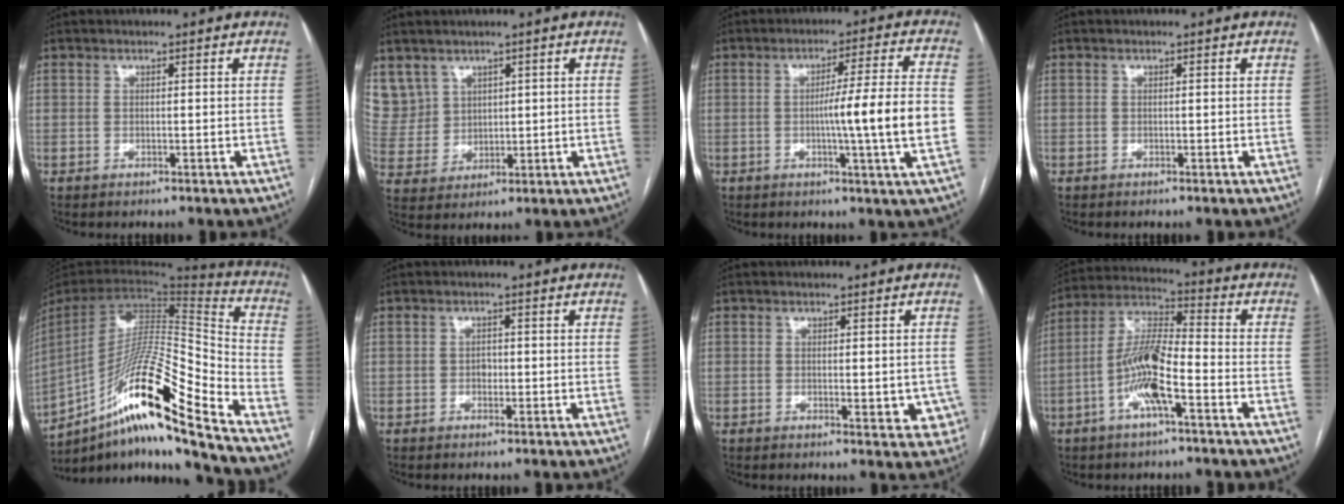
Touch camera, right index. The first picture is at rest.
{"total": 8.4, "force": [5.0, 6.7, 0.8], "torque": [-0.030, 0.026, 0.124]}
{"total": 11.3, "force": [-1.5, -1.5, 11.1], "torque": [-0.171, -0.005, -0.024]}
{"total": 0.0}
{"total": 23.4, "force": [-15.2, 0.3, 17.8], "torque": [-0.305, 0.000, -0.276]}
{"total": 1.1, "force": [-0.3, 0.8, 0.7], "torque": [-0.009, 0.004, -0.005]}
{"total": 4.4, "force": [-0.9, 2.0, 3.9], "torque": [-0.029, -0.001, -0.006]}
{"total": 10.3, "force": [-3.8, 1.7, 9.5], "torque": [-0.198, 0.010, -0.075]}